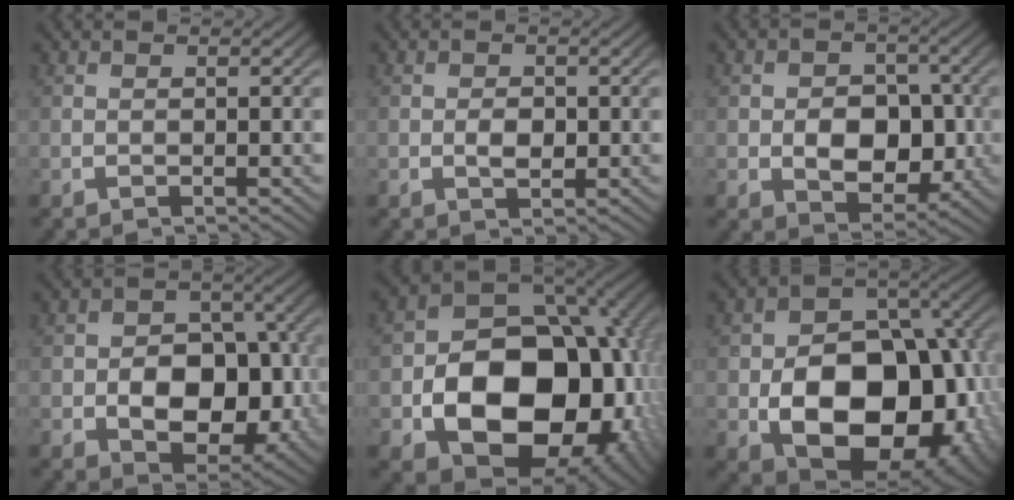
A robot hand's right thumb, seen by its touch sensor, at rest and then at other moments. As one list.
[{"total": 2.0, "force": [-0.1, 1.3, 1.5], "torque": [-0.027, -0.007, 0.002]}, {"total": 7.6, "force": [-0.6, 5.6, 5.2], "torque": [-0.098, -0.034, 0.003]}, {"total": 11.0, "force": [-1.2, 7.9, 7.6], "torque": [-0.143, -0.044, -0.001]}, {"total": 22.6, "force": [-4.0, 15.5, 15.9], "torque": [-0.295, -0.076, -0.032]}, {"total": 20.2, "force": [-3.4, 13.8, 14.4], "torque": [-0.256, -0.069, -0.023]}]